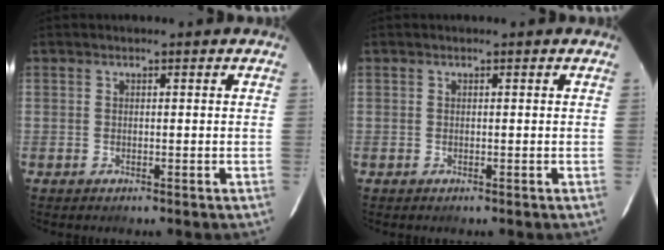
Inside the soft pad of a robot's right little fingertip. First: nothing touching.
{"total": 0.0}